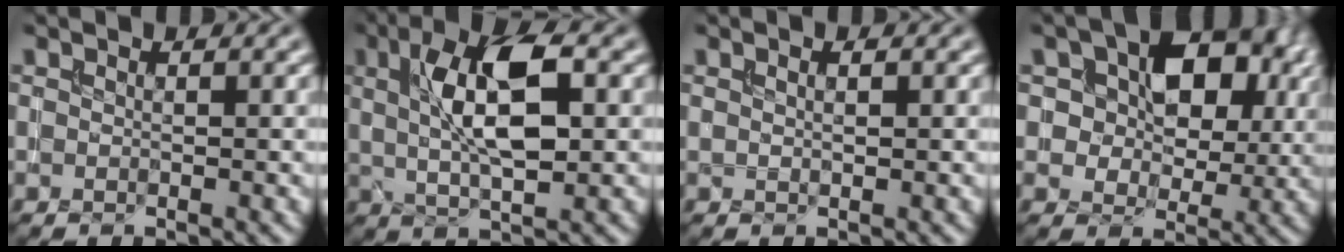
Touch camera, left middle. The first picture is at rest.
{"total": 8.0, "force": [1.6, 3.0, 7.2], "torque": [-0.121, 0.011, 0.028]}
{"total": 0.9, "force": [0.4, 0.3, 0.8], "torque": [-0.005, -0.005, 0.005]}
{"total": 9.2, "force": [2.7, 6.2, 6.3], "torque": [-0.083, 0.011, 0.031]}